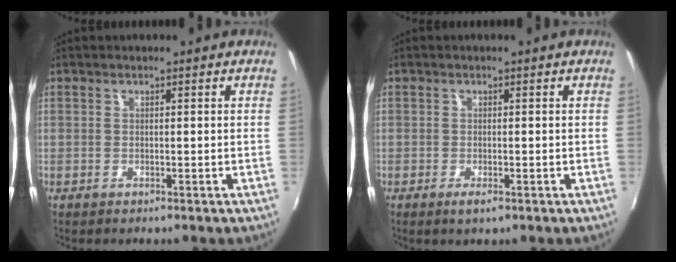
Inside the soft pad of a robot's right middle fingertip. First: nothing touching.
{"total": 1.6, "force": [-0.9, 0.3, 1.3], "torque": [-0.027, -0.005, -0.013]}